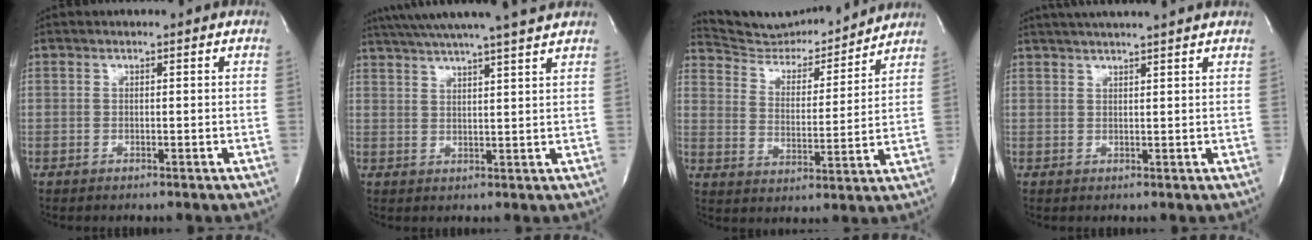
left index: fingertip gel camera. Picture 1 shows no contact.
{"total": 15.5, "force": [13.6, -0.9, 7.5], "torque": [-0.131, 0.000, 0.187]}
{"total": 12.3, "force": [12.1, 1.8, 1.4], "torque": [-0.023, -0.010, 0.193]}
{"total": 2.4, "force": [1.9, -0.6, 1.4], "torque": [-0.012, 0.016, 0.027]}